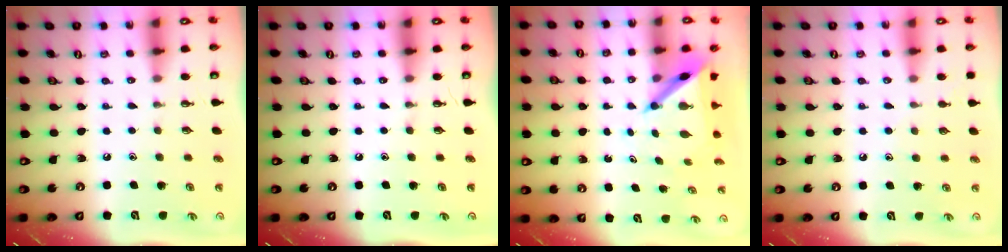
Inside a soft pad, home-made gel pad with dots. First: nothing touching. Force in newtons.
{"total": 0.0}
{"total": 6.4, "press": 6.4, "slide": 0.6}
{"total": 5.0, "press": 5.0, "slide": 0.5}